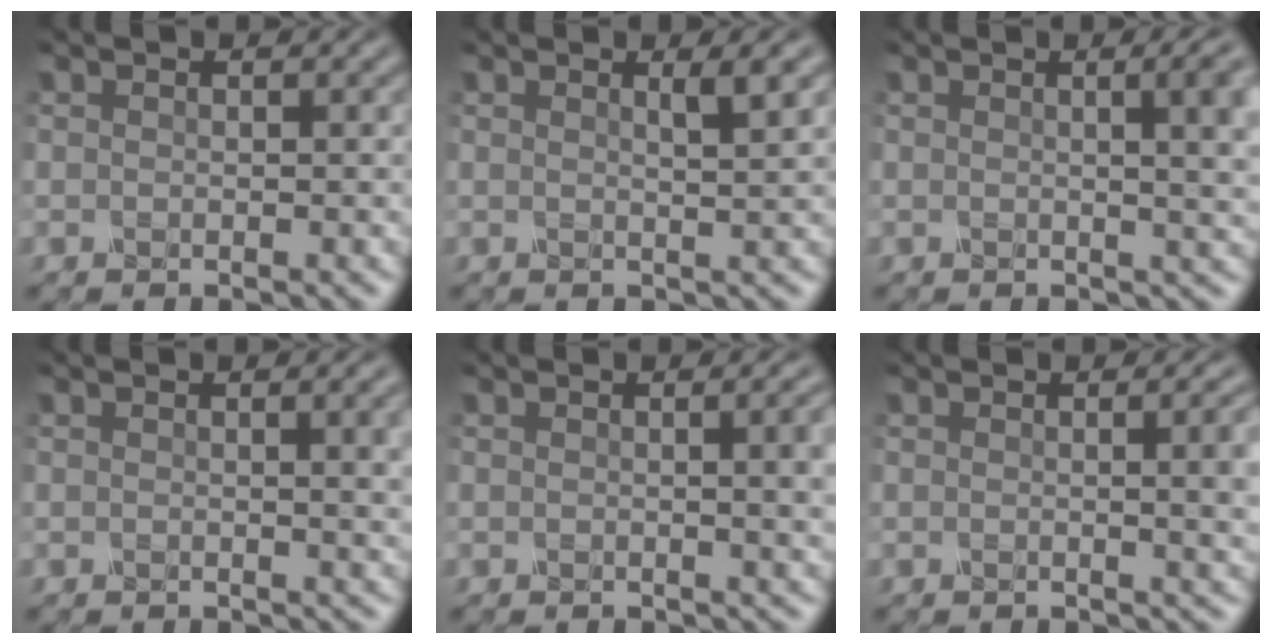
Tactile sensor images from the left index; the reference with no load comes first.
{"total": 1.4, "force": [0.7, 0.2, 1.3], "torque": [-0.010, 0.000, 0.005]}
{"total": 5.4, "force": [1.2, 2.1, 4.9], "torque": [-0.025, 0.010, 0.010]}
{"total": 3.3, "force": [0.9, 1.1, 3.0], "torque": [-0.035, 0.002, 0.014]}
{"total": 3.5, "force": [0.4, 1.1, 3.3], "torque": [-0.033, 0.003, 0.005]}
{"total": 3.7, "force": [0.4, 1.2, 3.5], "torque": [-0.030, 0.001, 0.004]}